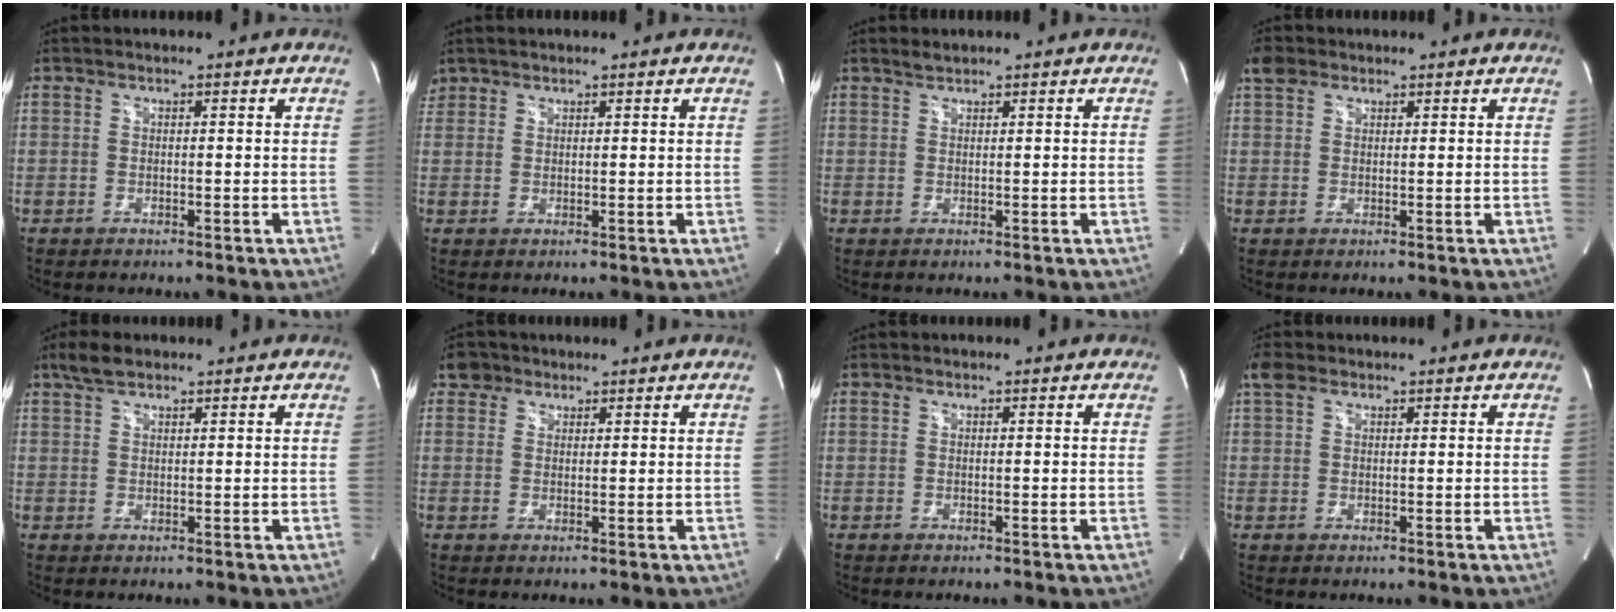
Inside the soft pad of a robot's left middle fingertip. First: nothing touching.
{"total": 2.1, "force": [1.6, 1.3, 0.0], "torque": [0.001, 0.013, 0.032]}
{"total": 0.9, "force": [0.9, 0.0, 0.1], "torque": [-0.009, 0.003, 0.021]}
{"total": 2.8, "force": [1.9, 1.8, 0.9], "torque": [-0.024, 0.019, 0.037]}
{"total": 3.1, "force": [2.3, 1.1, 1.6], "torque": [-0.042, 0.009, 0.047]}
{"total": 2.6, "force": [1.7, 2.0, 0.2], "torque": [-0.001, 0.011, 0.024]}
{"total": 0.0}
{"total": 2.4, "force": [1.6, 1.4, 1.2], "torque": [-0.033, 0.023, 0.034]}